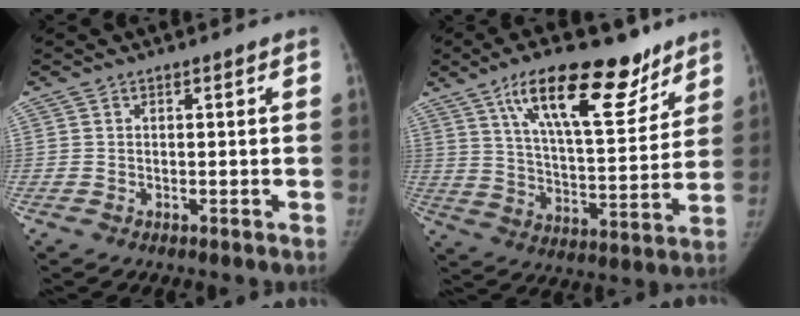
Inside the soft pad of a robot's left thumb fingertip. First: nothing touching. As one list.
[{"total": 20.4, "force": [12.6, 7.7, 14.1], "torque": [-0.186, -0.055, 0.210]}]